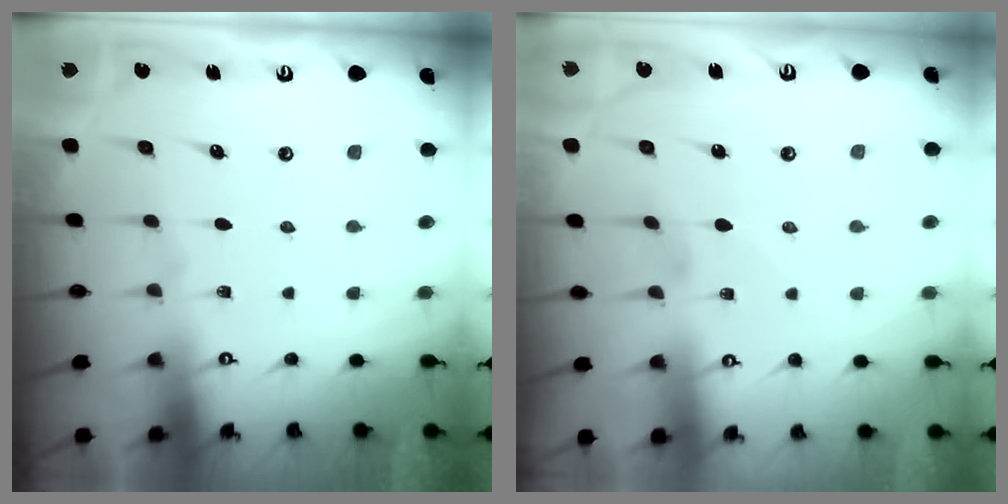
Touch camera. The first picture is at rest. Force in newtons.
{"total": 1.1, "press": 1.1, "slide": 0.1}